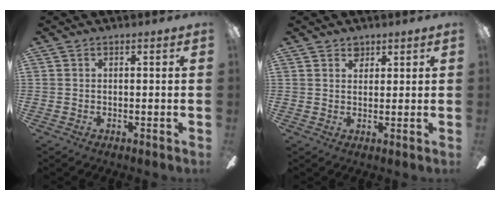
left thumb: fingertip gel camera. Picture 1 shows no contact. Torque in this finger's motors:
{"motor_torque": [0.09, -0.02, 0.19, -0.05, 0.01]}